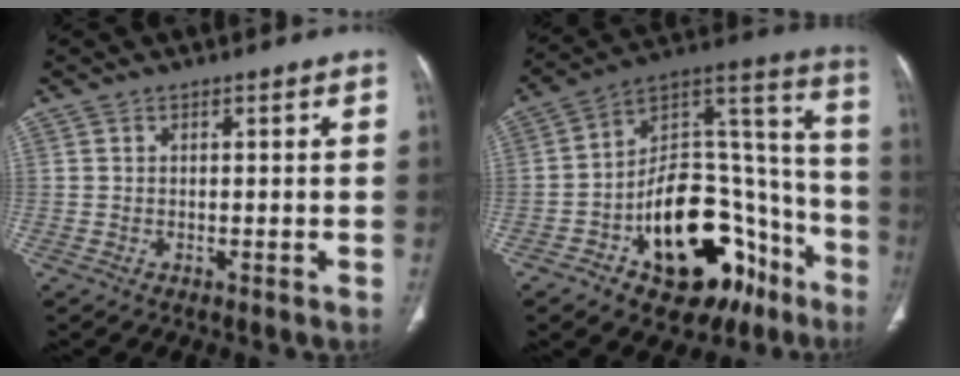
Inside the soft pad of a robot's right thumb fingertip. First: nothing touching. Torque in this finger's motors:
{"motor_torque": [4.19, 0.81, 1.24, -1.53, 0.15]}